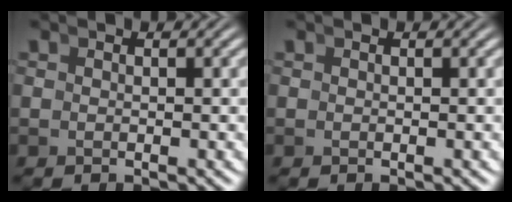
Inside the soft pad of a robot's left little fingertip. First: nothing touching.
{"total": 0.0}